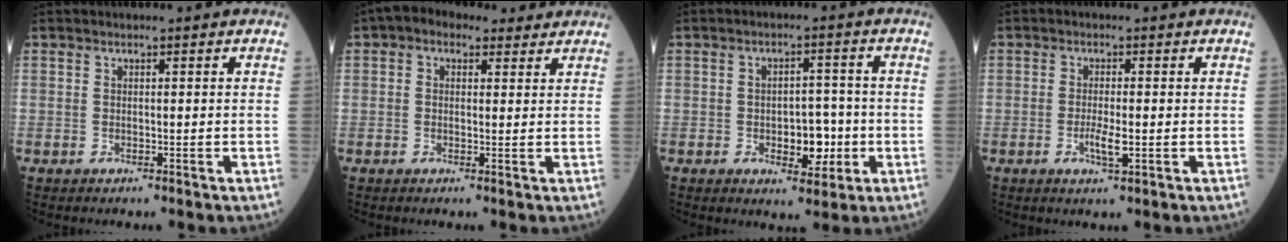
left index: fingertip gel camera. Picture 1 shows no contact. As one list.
[{"total": 5.4, "force": [3.6, 3.2, 2.5], "torque": [-0.040, 0.039, 0.056]}, {"total": 5.8, "force": [-1.5, 3.1, 4.7], "torque": [-0.064, 0.005, -0.016]}, {"total": 2.9, "force": [-0.7, 0.5, 2.7], "torque": [-0.057, -0.003, -0.011]}]